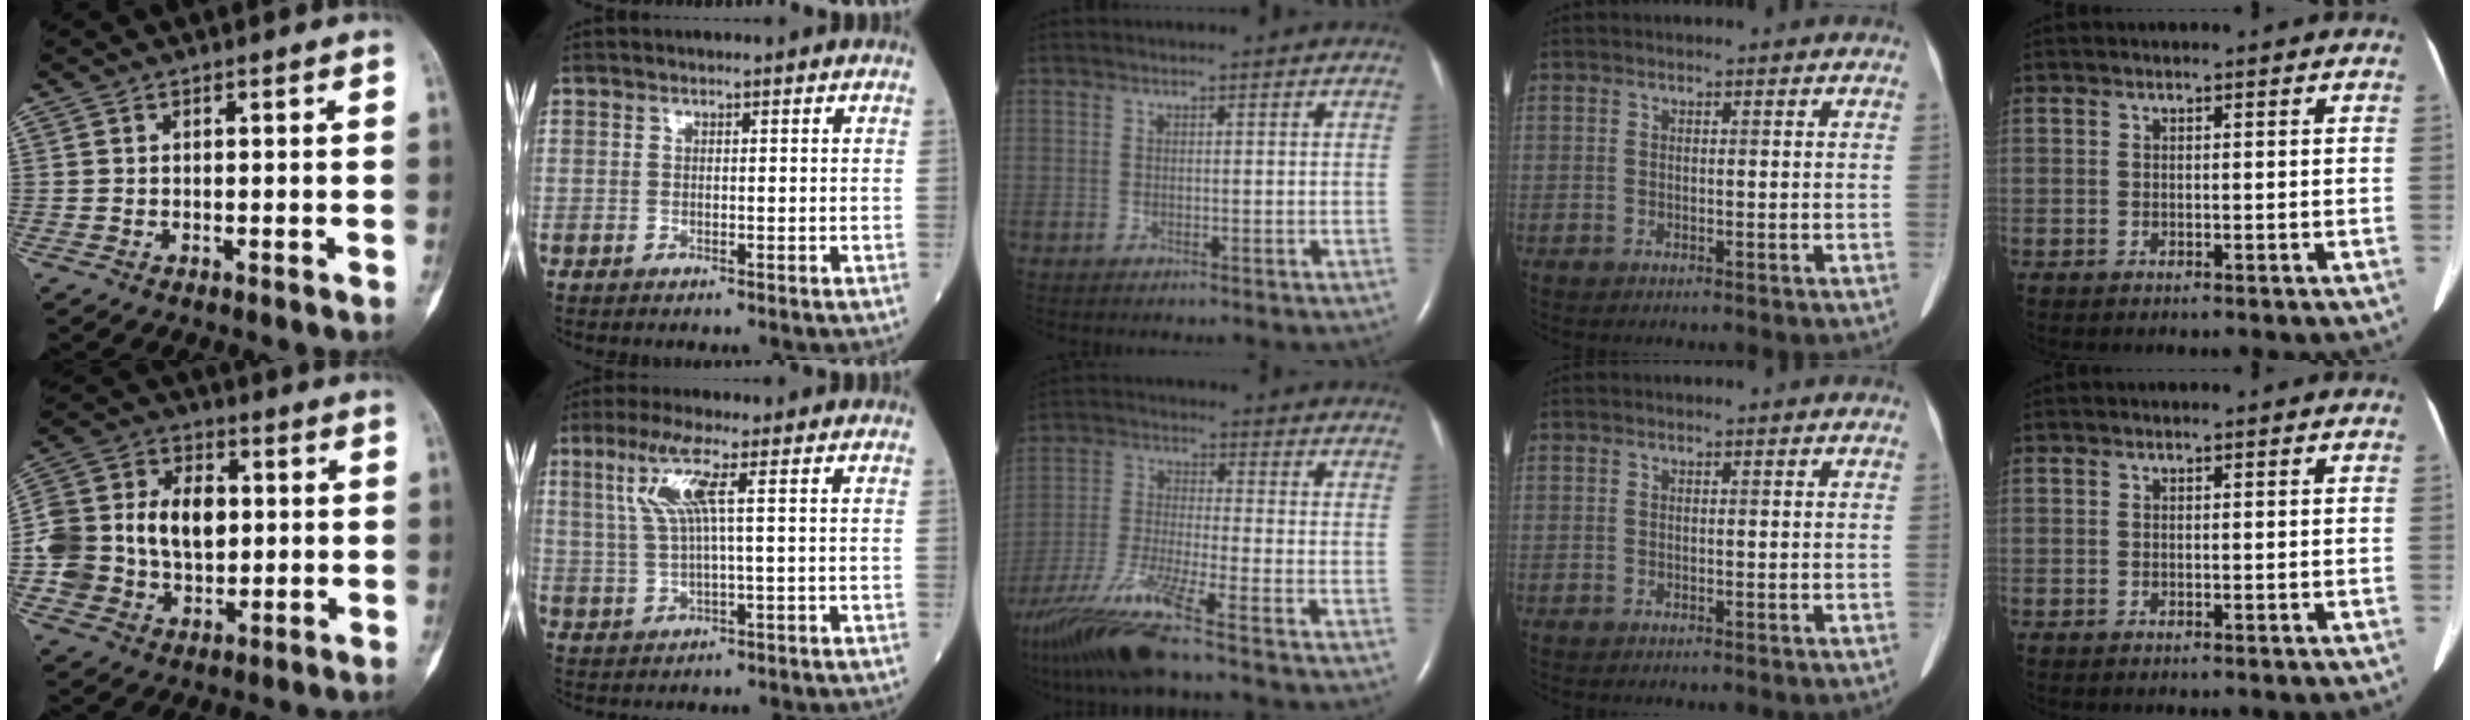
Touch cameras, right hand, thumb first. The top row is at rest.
{"thumb": {"total": 18.4, "force": [0.2, 13.5, 12.5], "torque": [-0.225, 0.025, 0.011]}, "index": {"total": 6.0, "force": [2.2, -0.3, 5.6], "torque": [-0.121, 0.010, 0.049]}, "middle": {"total": 13.0, "force": [-9.5, -0.6, 8.9], "torque": [-0.185, -0.034, -0.178]}}